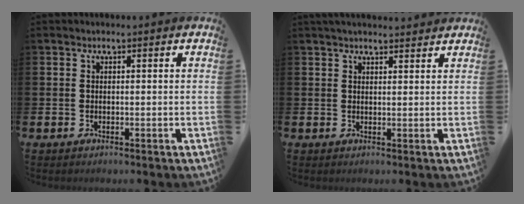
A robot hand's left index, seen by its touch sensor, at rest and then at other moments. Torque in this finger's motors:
{"motor_torque": [0.99, -1.15, 0.07, 0.06]}